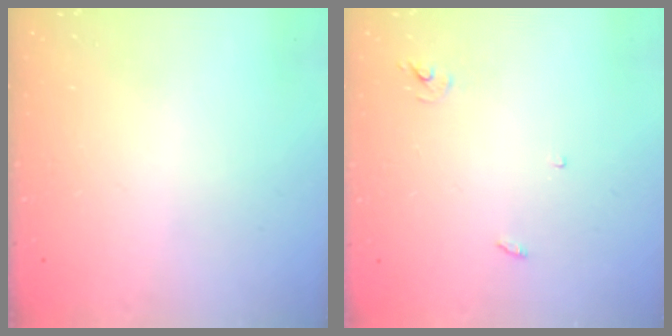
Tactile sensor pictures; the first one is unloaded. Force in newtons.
{"total": 2.4, "press": 2.4, "slide": 0.1}